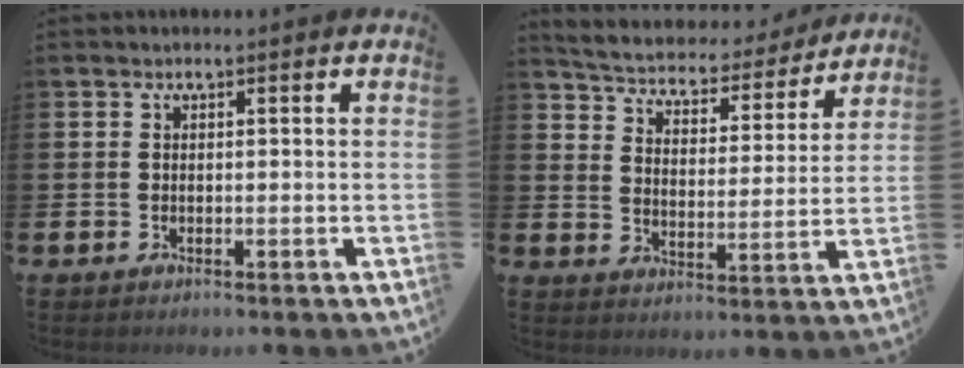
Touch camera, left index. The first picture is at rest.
{"total": 4.8, "force": [4.5, 1.5, 0.8], "torque": [-0.038, -0.042, 0.070]}